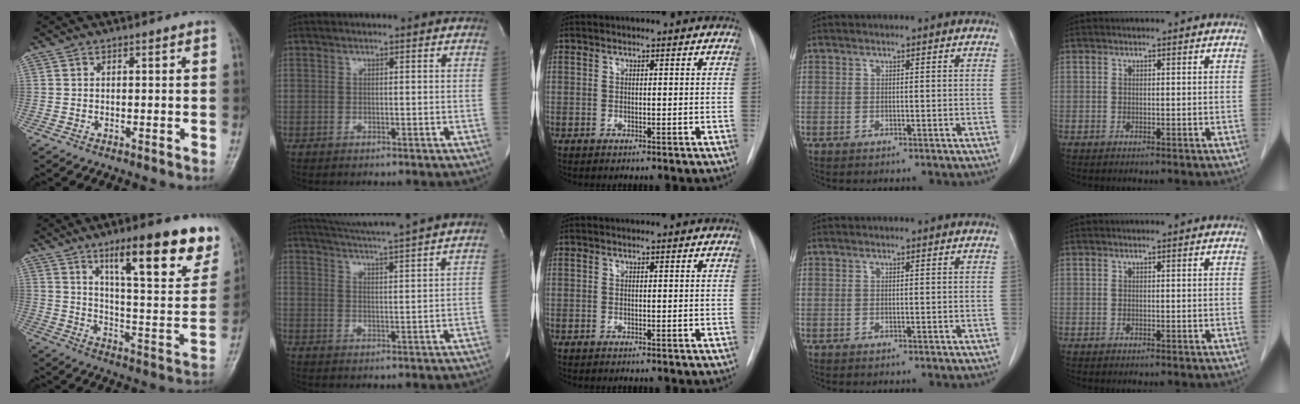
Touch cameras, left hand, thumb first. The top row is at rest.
{"thumb": {"total": 22.1, "force": [13.6, 5.6, 16.4], "torque": [-0.190, -0.061, 0.206]}, "index": {"total": 18.1, "force": [16.6, -1.4, 7.1], "torque": [-0.131, -0.019, 0.224]}}